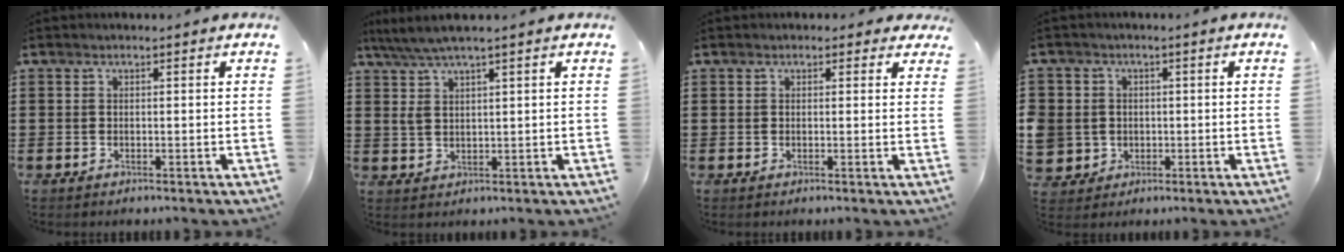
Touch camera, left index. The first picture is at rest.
{"total": 4.2, "force": [2.4, 0.7, 3.4], "torque": [-0.070, 0.003, 0.042]}
{"total": 1.2, "force": [0.8, 0.8, 0.4], "torque": [-0.004, 0.003, 0.013]}
{"total": 4.2, "force": [-0.4, 4.1, 0.4], "torque": [-0.039, 0.005, -0.013]}